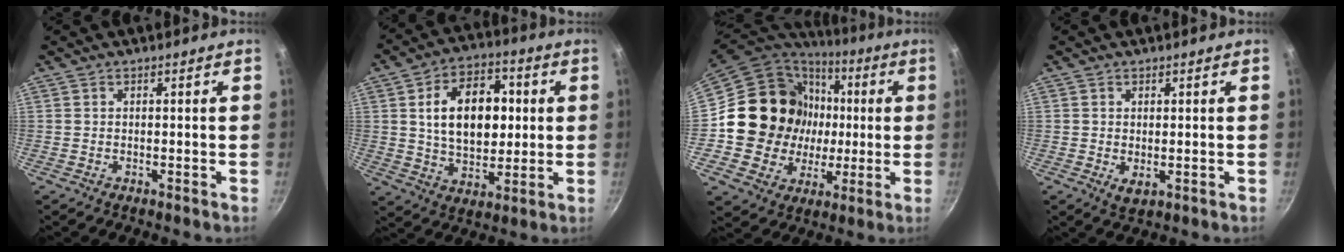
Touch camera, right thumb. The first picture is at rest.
{"total": 16.3, "force": [2.5, 10.8, 12.0], "torque": [-0.154, 0.003, 0.040]}
{"total": 20.9, "force": [1.3, 19.0, 8.6], "torque": [-0.136, 0.025, 0.033]}
{"total": 2.3, "force": [0.2, 1.4, 1.8], "torque": [-0.029, -0.010, 0.005]}